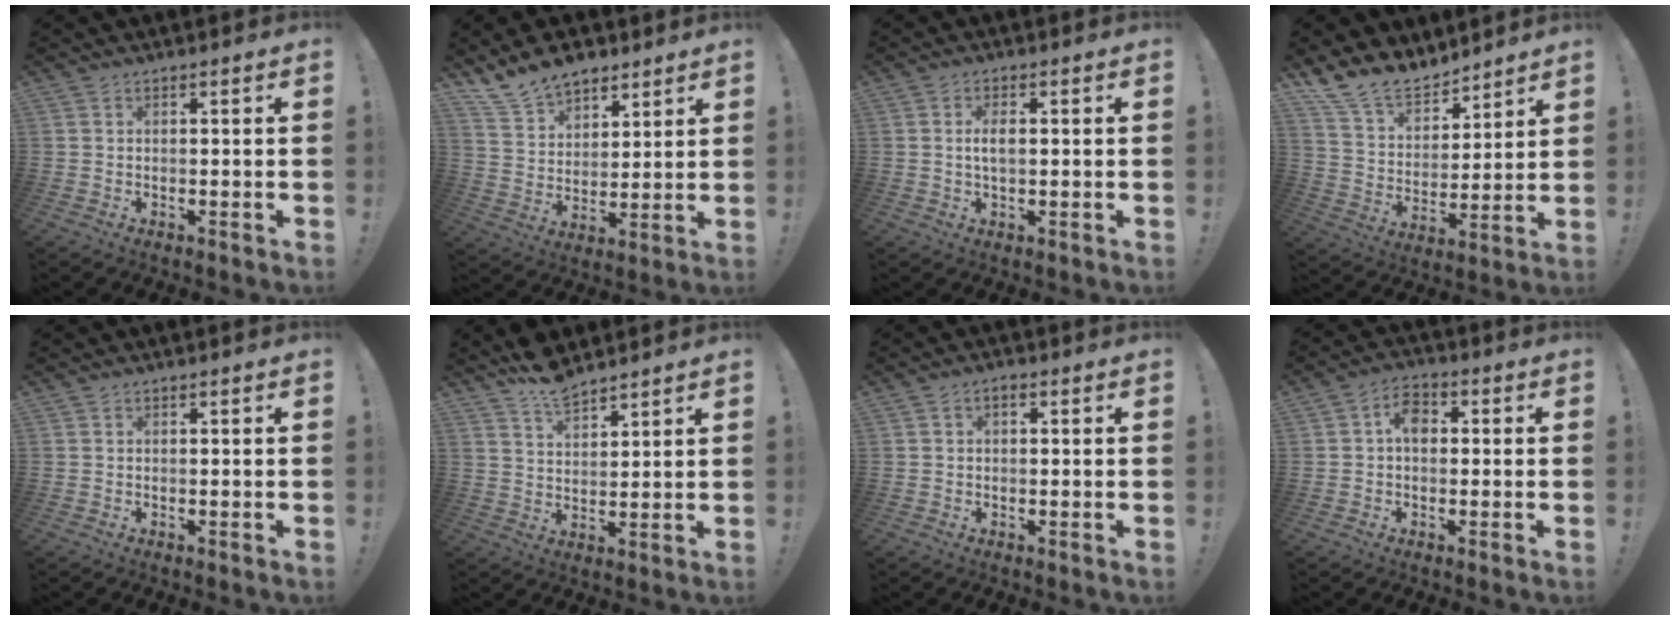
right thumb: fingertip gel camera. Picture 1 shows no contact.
{"total": 11.3, "force": [9.3, 6.0, 2.6], "torque": [-0.057, -0.065, 0.184]}
{"total": 3.3, "force": [0.3, 1.4, 3.0], "torque": [-0.049, -0.003, -0.001]}
{"total": 13.5, "force": [11.7, 5.9, 3.1], "torque": [-0.073, -0.096, 0.223]}
{"total": 0.0}
{"total": 8.1, "force": [6.9, 2.9, 3.1], "torque": [-0.050, -0.043, 0.128]}
{"total": 1.4, "force": [-0.1, 1.0, 0.9], "torque": [-0.017, 0.006, -0.003]}
{"total": 6.1, "force": [0.7, 4.3, 4.3], "torque": [-0.060, 0.007, 0.010]}